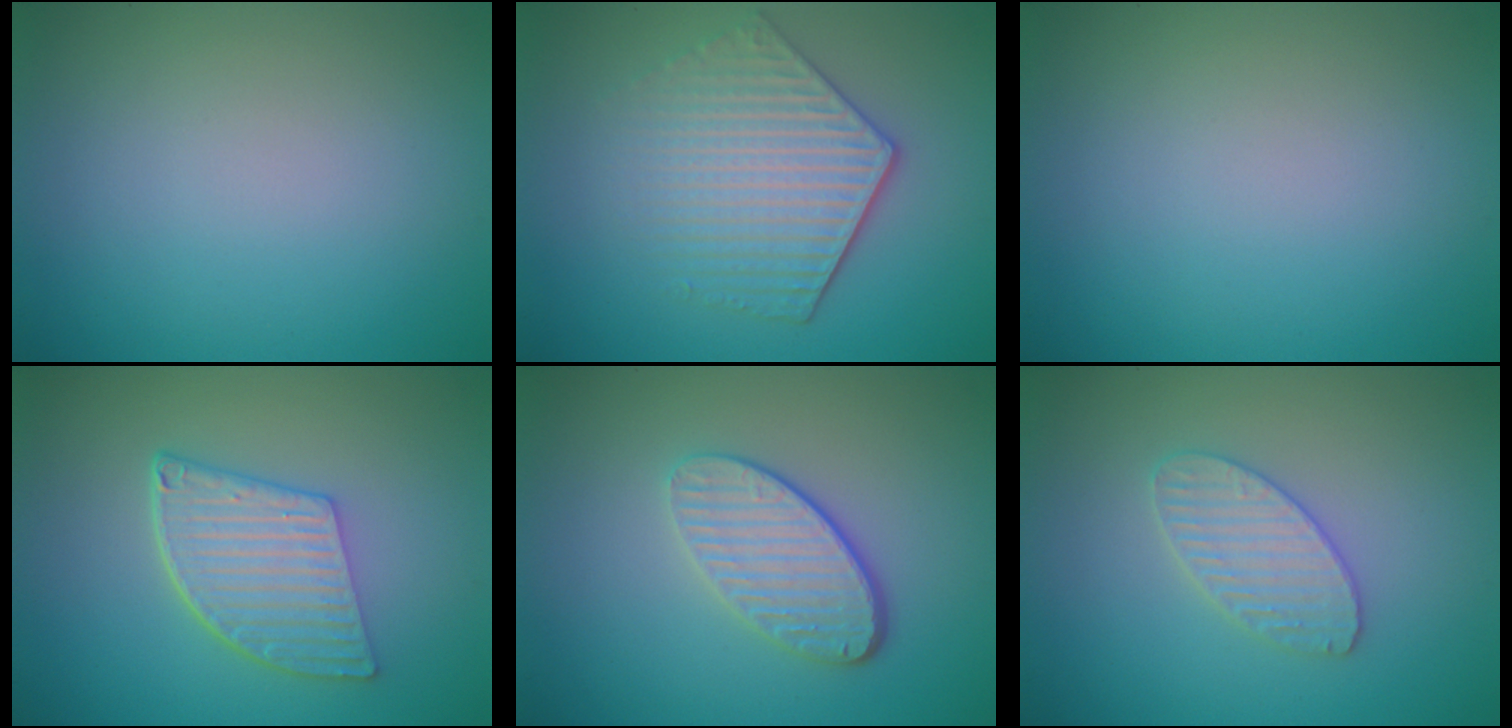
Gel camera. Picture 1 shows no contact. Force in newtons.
{"total": 5.0, "press": 4.0, "slide": 3.1}
{"total": 0.0}
{"total": 5.7, "press": 4.2, "slide": 3.8}
{"total": 4.2, "press": 3.2, "slide": 2.8}
{"total": 3.0, "press": 3.0, "slide": 0.2}